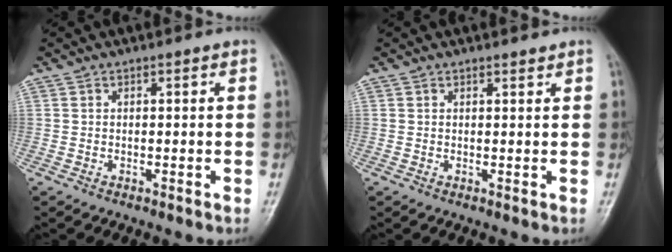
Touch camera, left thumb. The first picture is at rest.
{"total": 0.7, "force": [0.7, 0.1, 0.1], "torque": [-0.004, -0.007, 0.010]}